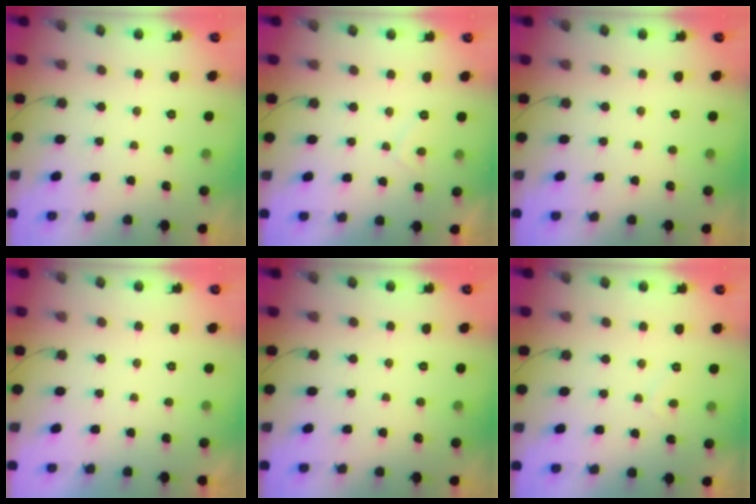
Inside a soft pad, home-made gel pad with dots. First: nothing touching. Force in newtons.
{"total": 2.1, "press": 2.0, "slide": 0.9}
{"total": 0.0}
{"total": 2.1, "press": 2.1, "slide": 0.4}
{"total": 0.0}
{"total": 1.4, "press": 1.3, "slide": 0.5}